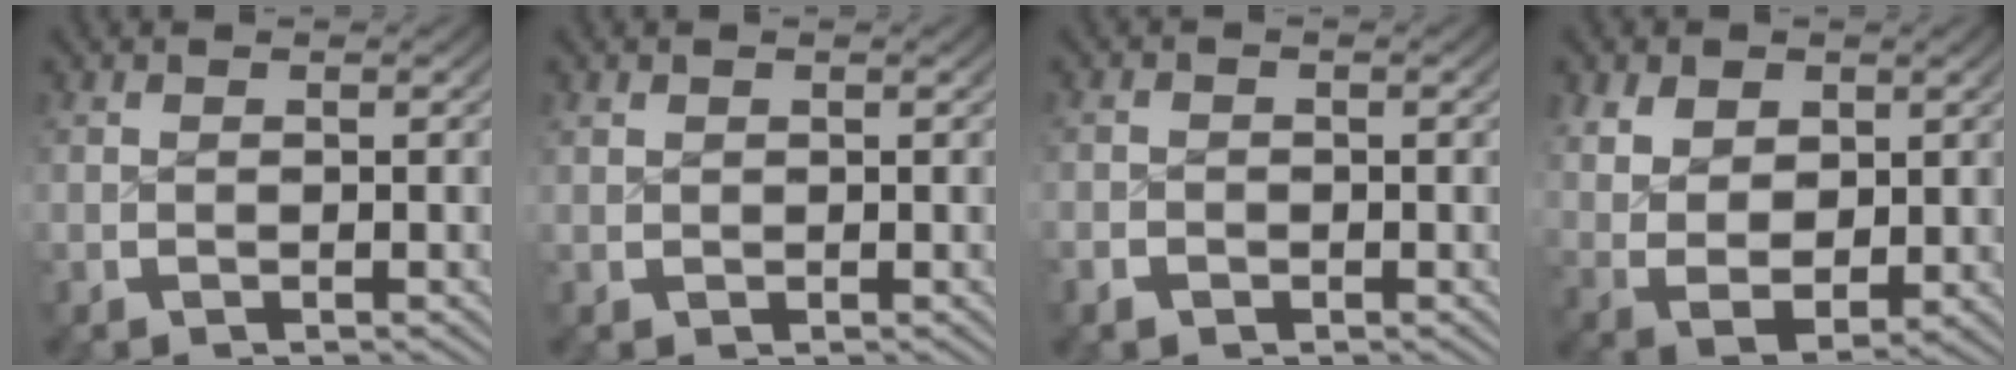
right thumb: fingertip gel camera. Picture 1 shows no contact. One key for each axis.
{"total": 0.8, "fx": 0.5, "fy": 0.6, "fz": 0.1, "tx": -0.002, "ty": -0.004, "tz": 0.016}
{"total": 1.5, "fx": -0.8, "fy": 1.2, "fz": 0.3, "tx": -0.004, "ty": -0.002, "tz": -0.018}
{"total": 7.6, "fx": 0.3, "fy": 5.6, "fz": 5.0, "tx": -0.116, "ty": -0.042, "tz": 0.029}